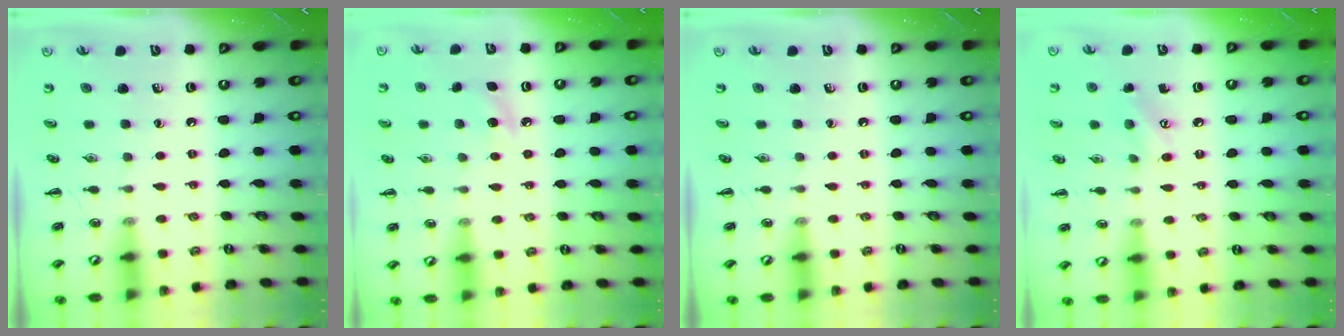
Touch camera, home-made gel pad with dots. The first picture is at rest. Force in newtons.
{"total": 5.5, "press": 5.3, "slide": 1.6}
{"total": 0.0}
{"total": 6.5, "press": 6.4, "slide": 1.5}